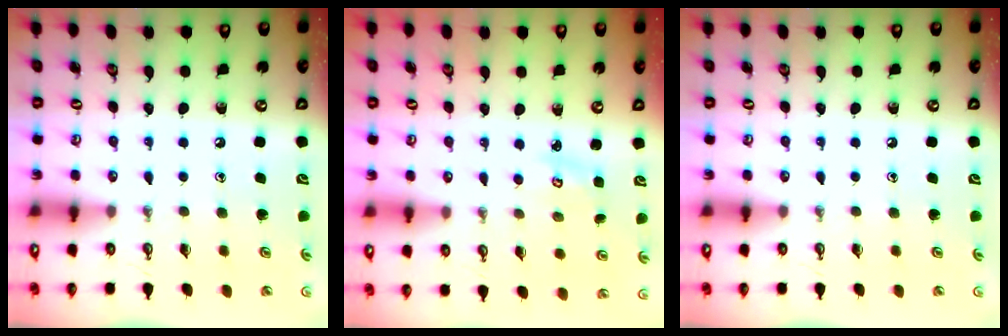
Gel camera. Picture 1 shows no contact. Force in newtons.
{"total": 2.1, "press": 2.1, "slide": 0.2}
{"total": 0.0}